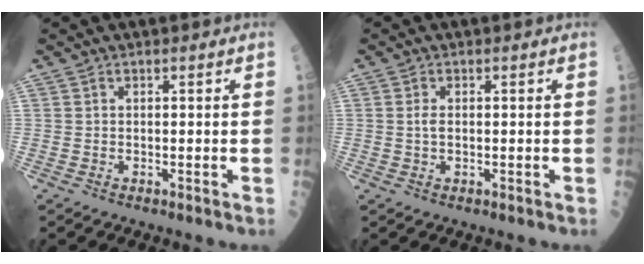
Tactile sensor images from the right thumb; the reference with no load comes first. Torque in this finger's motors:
{"motor_torque": [-0.10, -0.30, -0.27, -0.24, -0.02]}